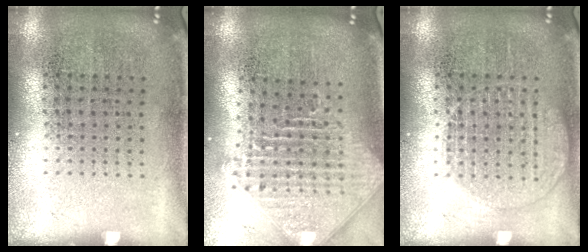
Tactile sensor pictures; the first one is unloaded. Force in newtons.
{"total": 2.5, "press": 1.9, "slide": 1.7}
{"total": 2.3, "press": 2.3, "slide": 0.4}